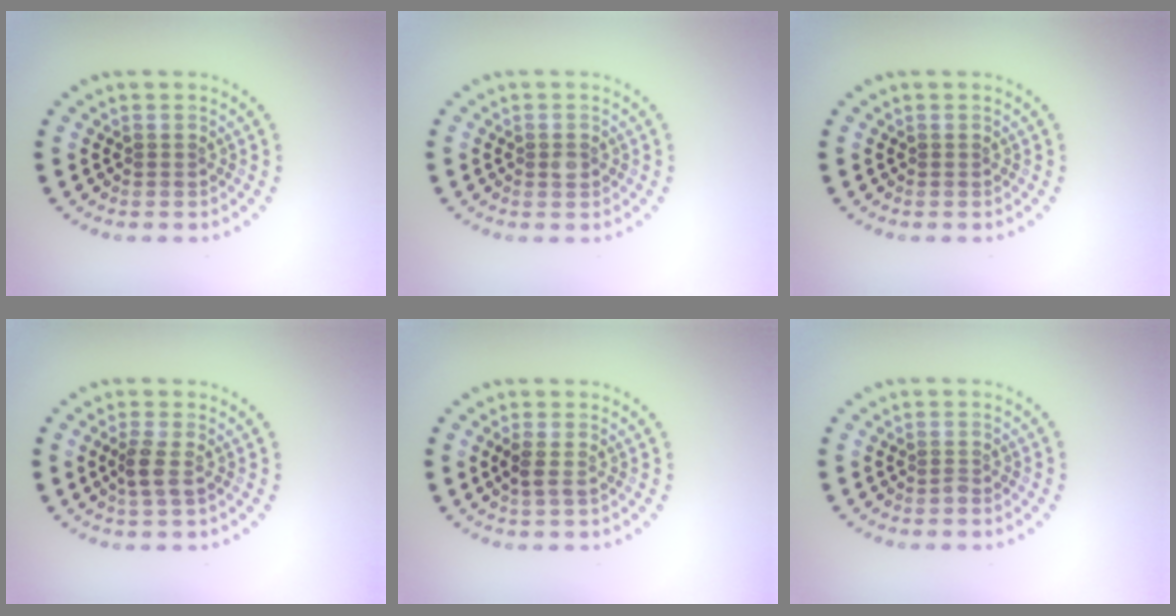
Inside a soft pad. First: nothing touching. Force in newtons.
{"total": 0.9, "press": 0.9, "slide": 0.0}
{"total": 0.0}
{"total": 1.7, "press": 1.5, "slide": 0.8}
{"total": 1.2, "press": 1.0, "slide": 0.6}
{"total": 0.5, "press": 0.4, "slide": 0.4}